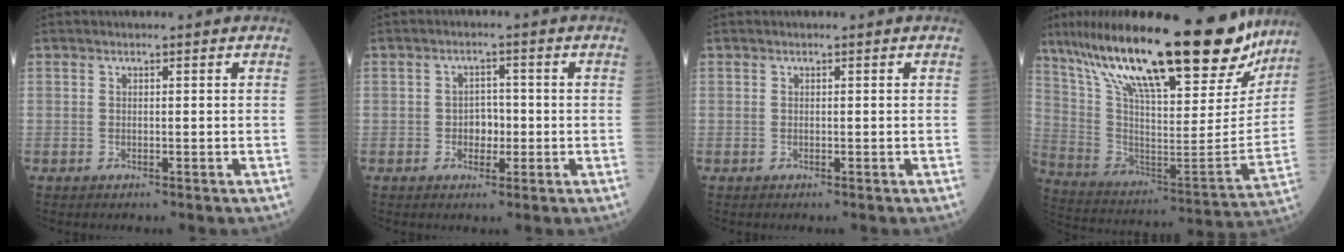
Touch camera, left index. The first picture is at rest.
{"total": 2.9, "force": [-0.6, 2.1, 2.0], "torque": [-0.028, 0.006, -0.010]}
{"total": 0.0}
{"total": 33.1, "force": [24.6, 7.4, 20.9], "torque": [-0.360, -0.006, 0.373]}